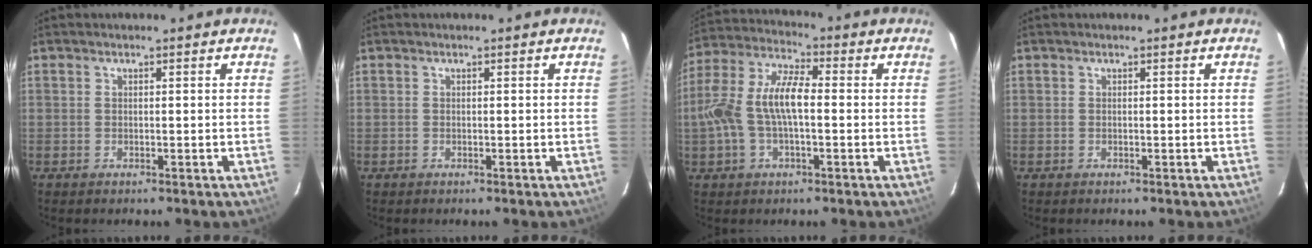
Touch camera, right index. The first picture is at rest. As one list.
[{"total": 0.0}, {"total": 12.0, "force": [-1.3, 5.1, 10.8], "torque": [-0.229, 0.015, -0.027]}, {"total": 0.0}]